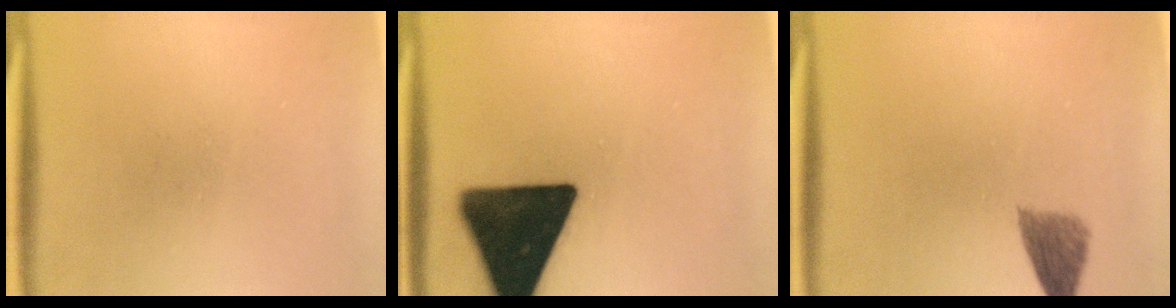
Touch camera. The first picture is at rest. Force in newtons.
{"total": 19.5}
{"total": 3.2}